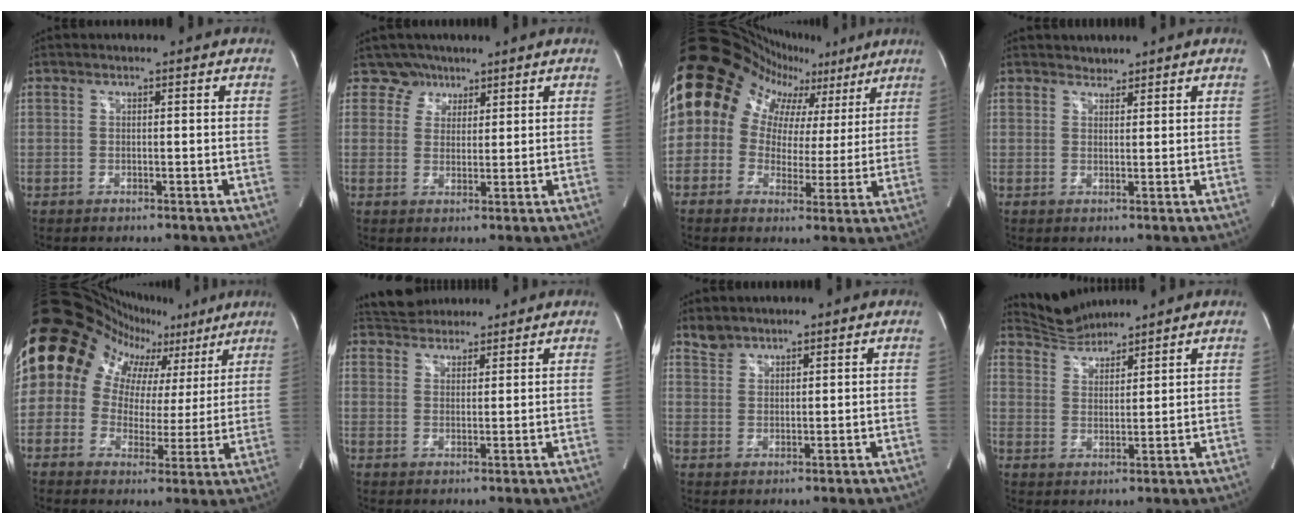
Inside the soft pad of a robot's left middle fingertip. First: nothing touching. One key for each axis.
{"total": 3.3, "fx": 2.4, "fy": 2.2, "fz": -0.8, "tx": 0.024, "ty": -0.007, "tz": 0.034}
{"total": 21.2, "fx": 11.2, "fy": 14.9, "fz": 10.1, "tx": -0.182, "ty": 0.091, "tz": 0.159}
{"total": 1.7, "fx": 1.5, "fy": 0.7, "fz": -0.2, "tx": 0.003, "ty": 0.005, "tz": 0.025}
{"total": 22.0, "fx": 13.4, "fy": 14.5, "fz": 9.8, "tx": -0.183, "ty": 0.087, "tz": 0.186}
{"total": 7.0, "fx": 6.4, "fy": 2.1, "fz": 1.6, "tx": -0.030, "ty": 0.025, "tz": 0.110}
{"total": 2.6, "fx": 2.4, "fy": 1.1, "fz": 0.0, "tx": -0.001, "ty": 0.007, "tz": 0.045}
{"total": 5.7, "fx": 5.6, "fy": 0.2, "fz": -0.2, "tx": -0.006, "ty": 0.011, "tz": 0.114}